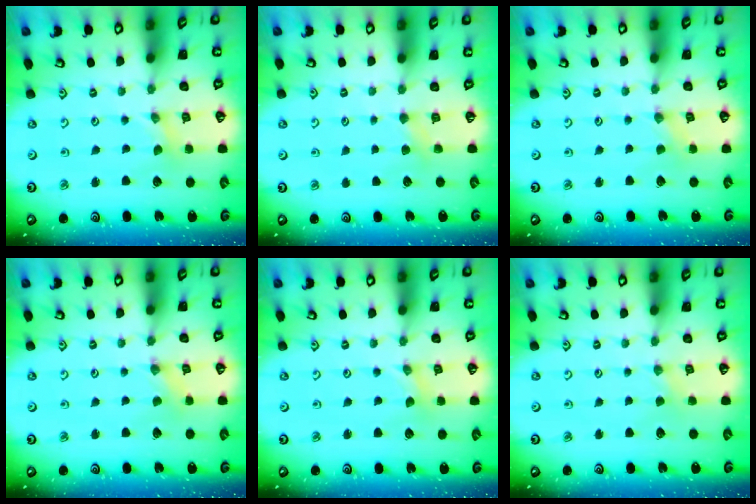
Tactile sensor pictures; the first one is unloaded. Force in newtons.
{"total": 3.1, "press": 3.1, "slide": 0.5}
{"total": 0.0}
{"total": 0.0}
{"total": 0.0}
{"total": 0.5, "press": 0.5, "slide": 0.2}